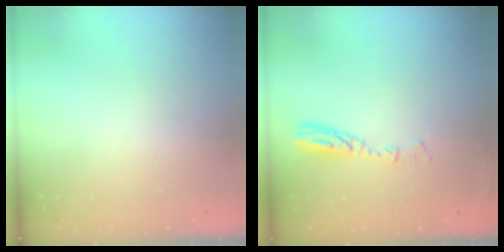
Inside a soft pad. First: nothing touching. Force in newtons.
{"total": 8.0, "press": 8.0, "slide": 0.7}